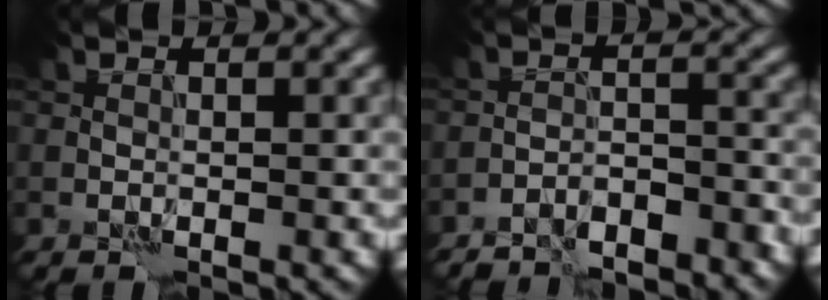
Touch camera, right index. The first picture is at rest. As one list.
[{"total": 5.5, "force": [-5.0, 1.5, 1.8], "torque": [-0.023, -0.002, -0.085]}]